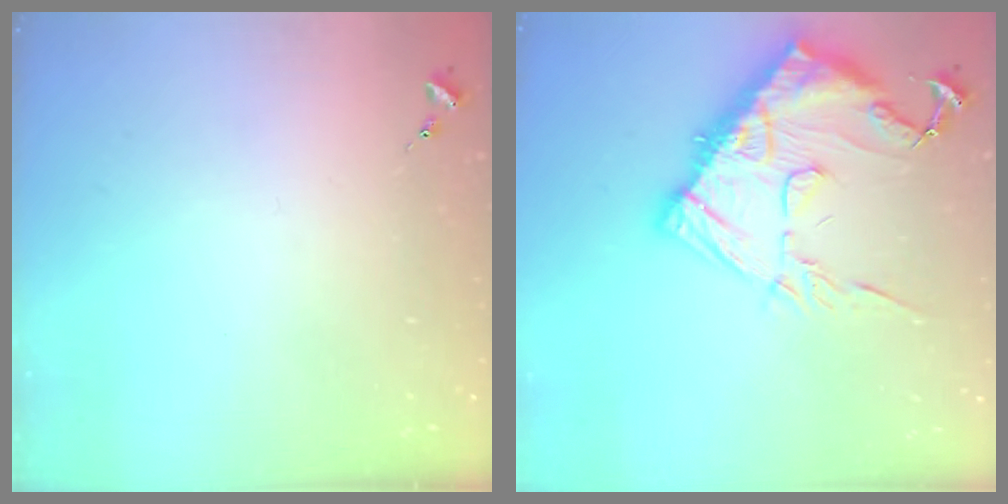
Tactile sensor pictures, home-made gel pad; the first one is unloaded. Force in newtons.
{"total": 18.7, "press": 18.6, "slide": 1.2}